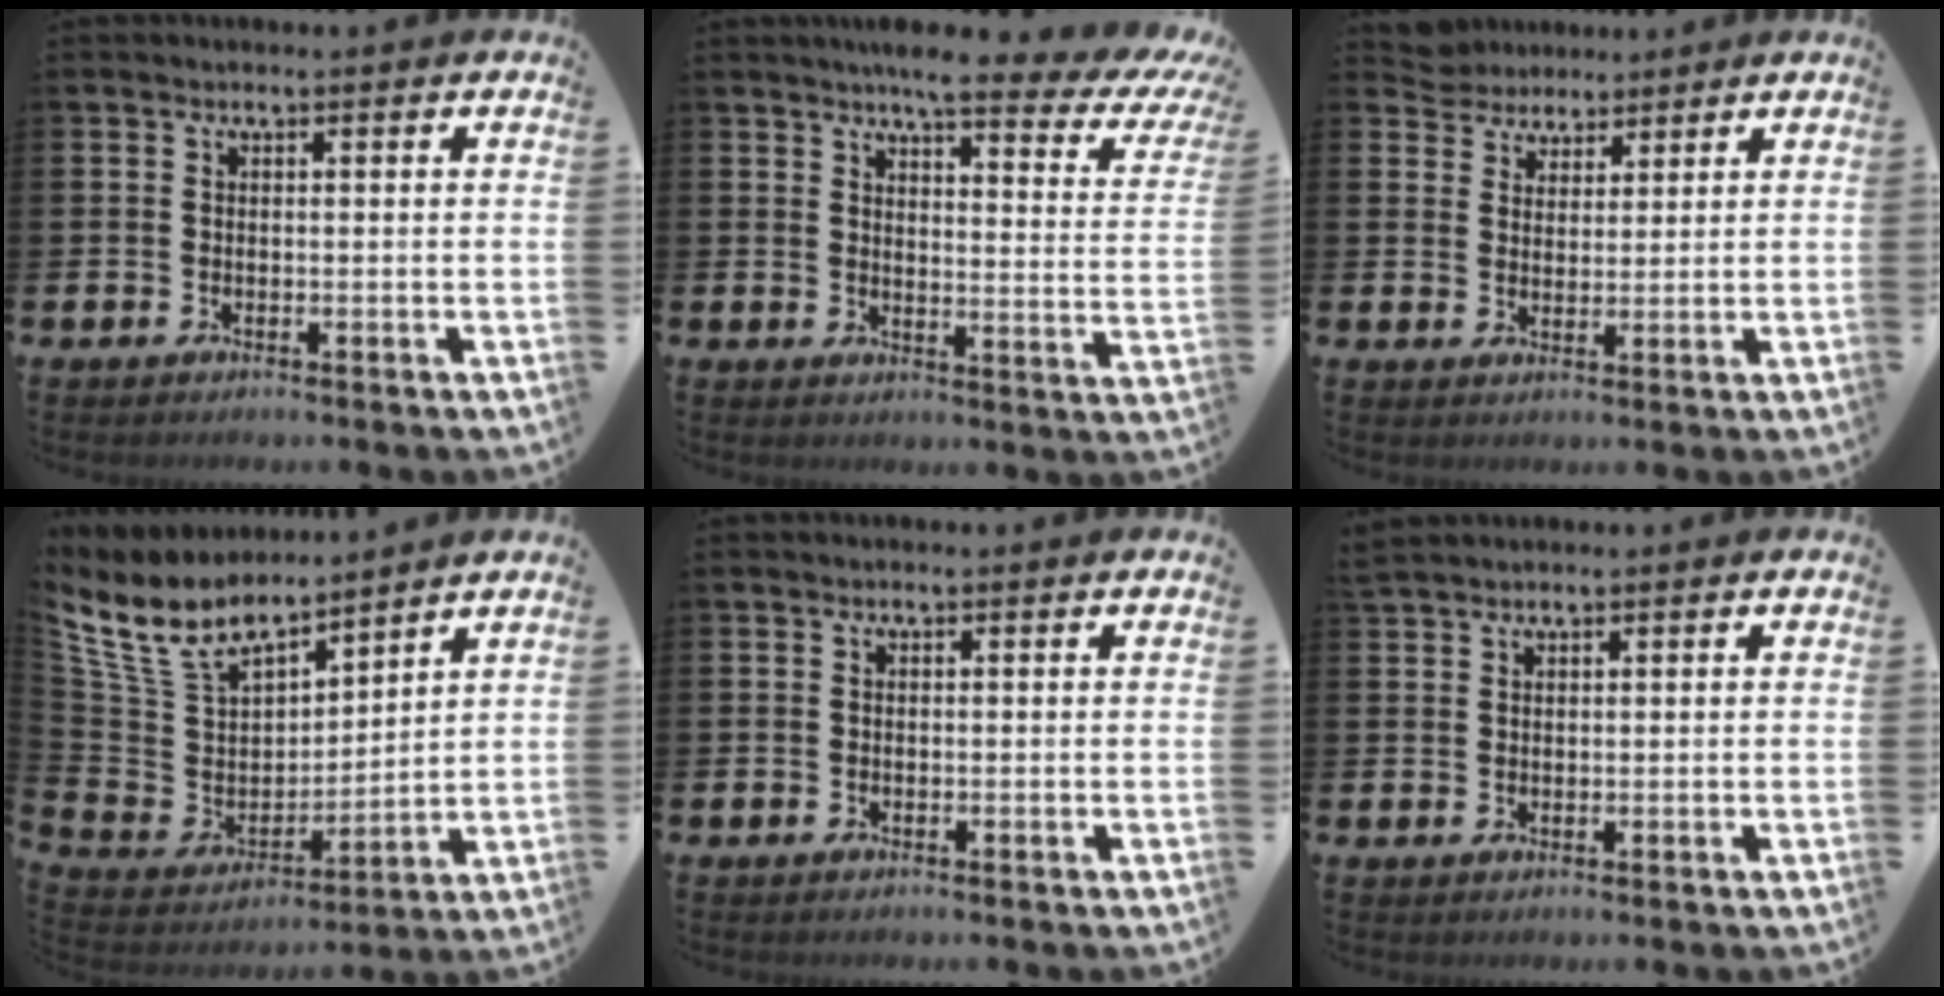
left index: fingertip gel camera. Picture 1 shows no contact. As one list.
[{"total": 6.0, "force": [5.1, 1.0, 2.9], "torque": [-0.046, -0.042, 0.078]}, {"total": 4.0, "force": [3.6, 1.5, -1.0], "torque": [-0.004, -0.014, 0.068]}, {"total": 9.2, "force": [7.8, 4.2, 2.6], "torque": [-0.103, -0.053, 0.143]}, {"total": 0.0}, {"total": 1.3, "force": [1.3, 0.3, 0.0], "torque": [0.001, 0.002, 0.024]}]